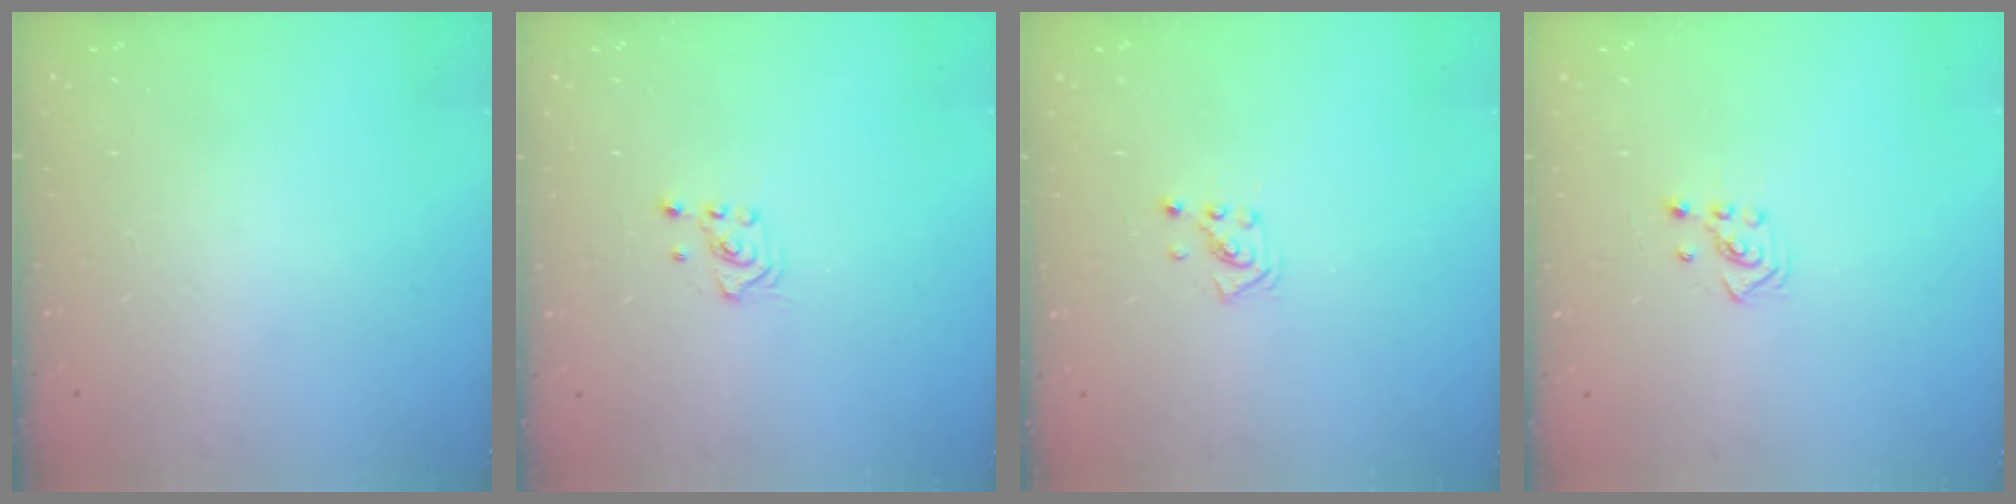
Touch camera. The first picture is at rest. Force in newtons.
{"total": 1.6, "press": 1.5, "slide": 0.2}
{"total": 1.9, "press": 1.9, "slide": 0.1}
{"total": 2.5, "press": 2.4, "slide": 0.8}